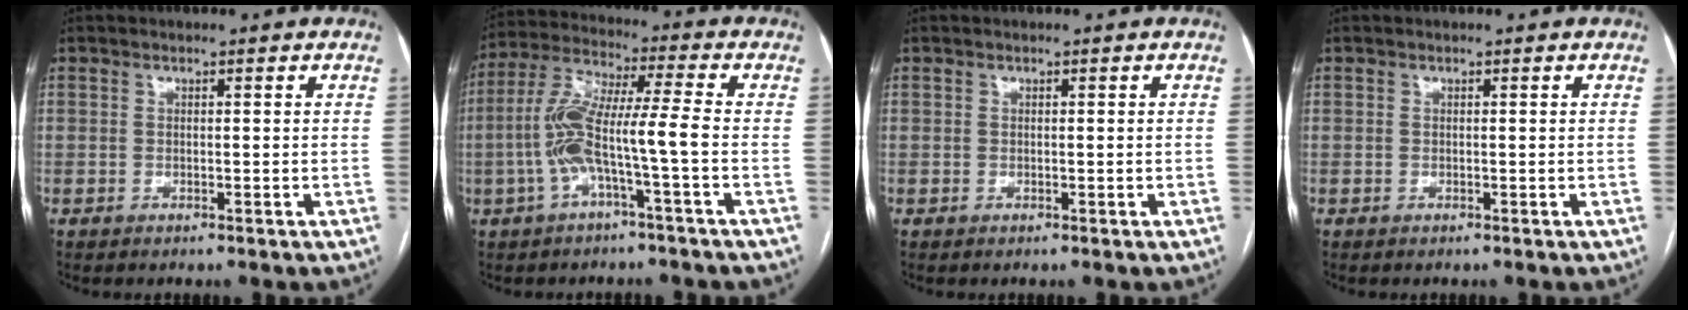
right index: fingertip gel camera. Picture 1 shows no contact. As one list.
[{"total": 10.0, "force": [-2.6, 0.2, 9.7], "torque": [-0.207, 0.026, -0.055]}, {"total": 0.0}, {"total": 0.0}]